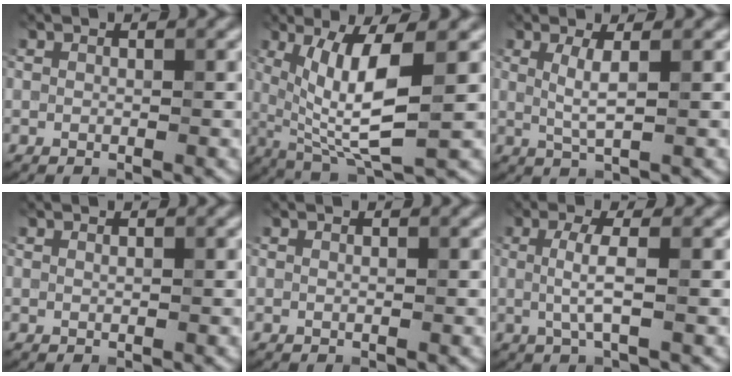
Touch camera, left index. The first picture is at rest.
{"total": 7.5, "force": [1.0, 1.9, 7.2], "torque": [-0.137, -0.010, 0.025]}
{"total": 2.4, "force": [0.5, 0.3, 2.3], "torque": [-0.047, -0.002, 0.012]}
{"total": 0.0}
{"total": 0.0}
{"total": 2.9, "force": [0.0, 0.3, 2.8], "torque": [-0.060, 0.001, -0.001]}